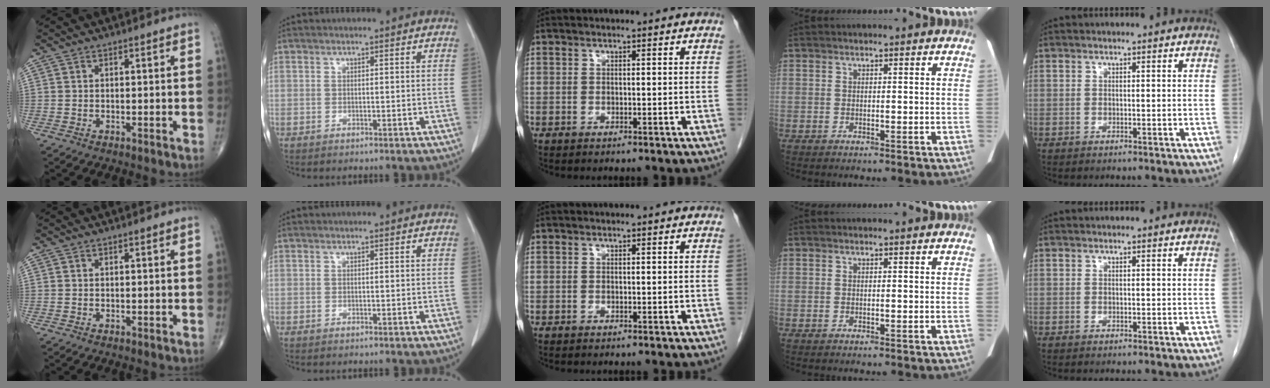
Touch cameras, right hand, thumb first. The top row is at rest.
{}